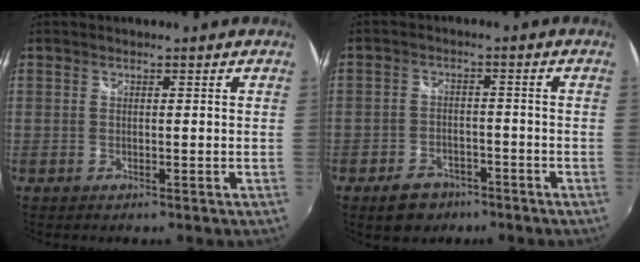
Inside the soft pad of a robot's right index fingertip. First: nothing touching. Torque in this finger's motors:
{"motor_torque": [0.40, -0.41, 0.18, 0.00]}